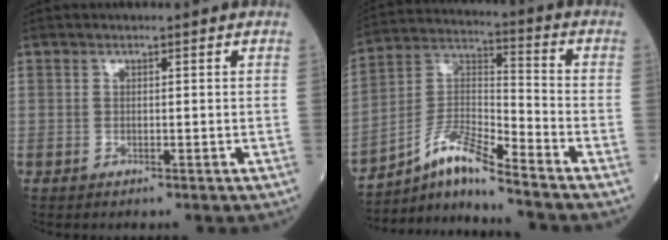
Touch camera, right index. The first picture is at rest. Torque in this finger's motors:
{"motor_torque": [-0.26, -0.34, 0.08, 0.00]}